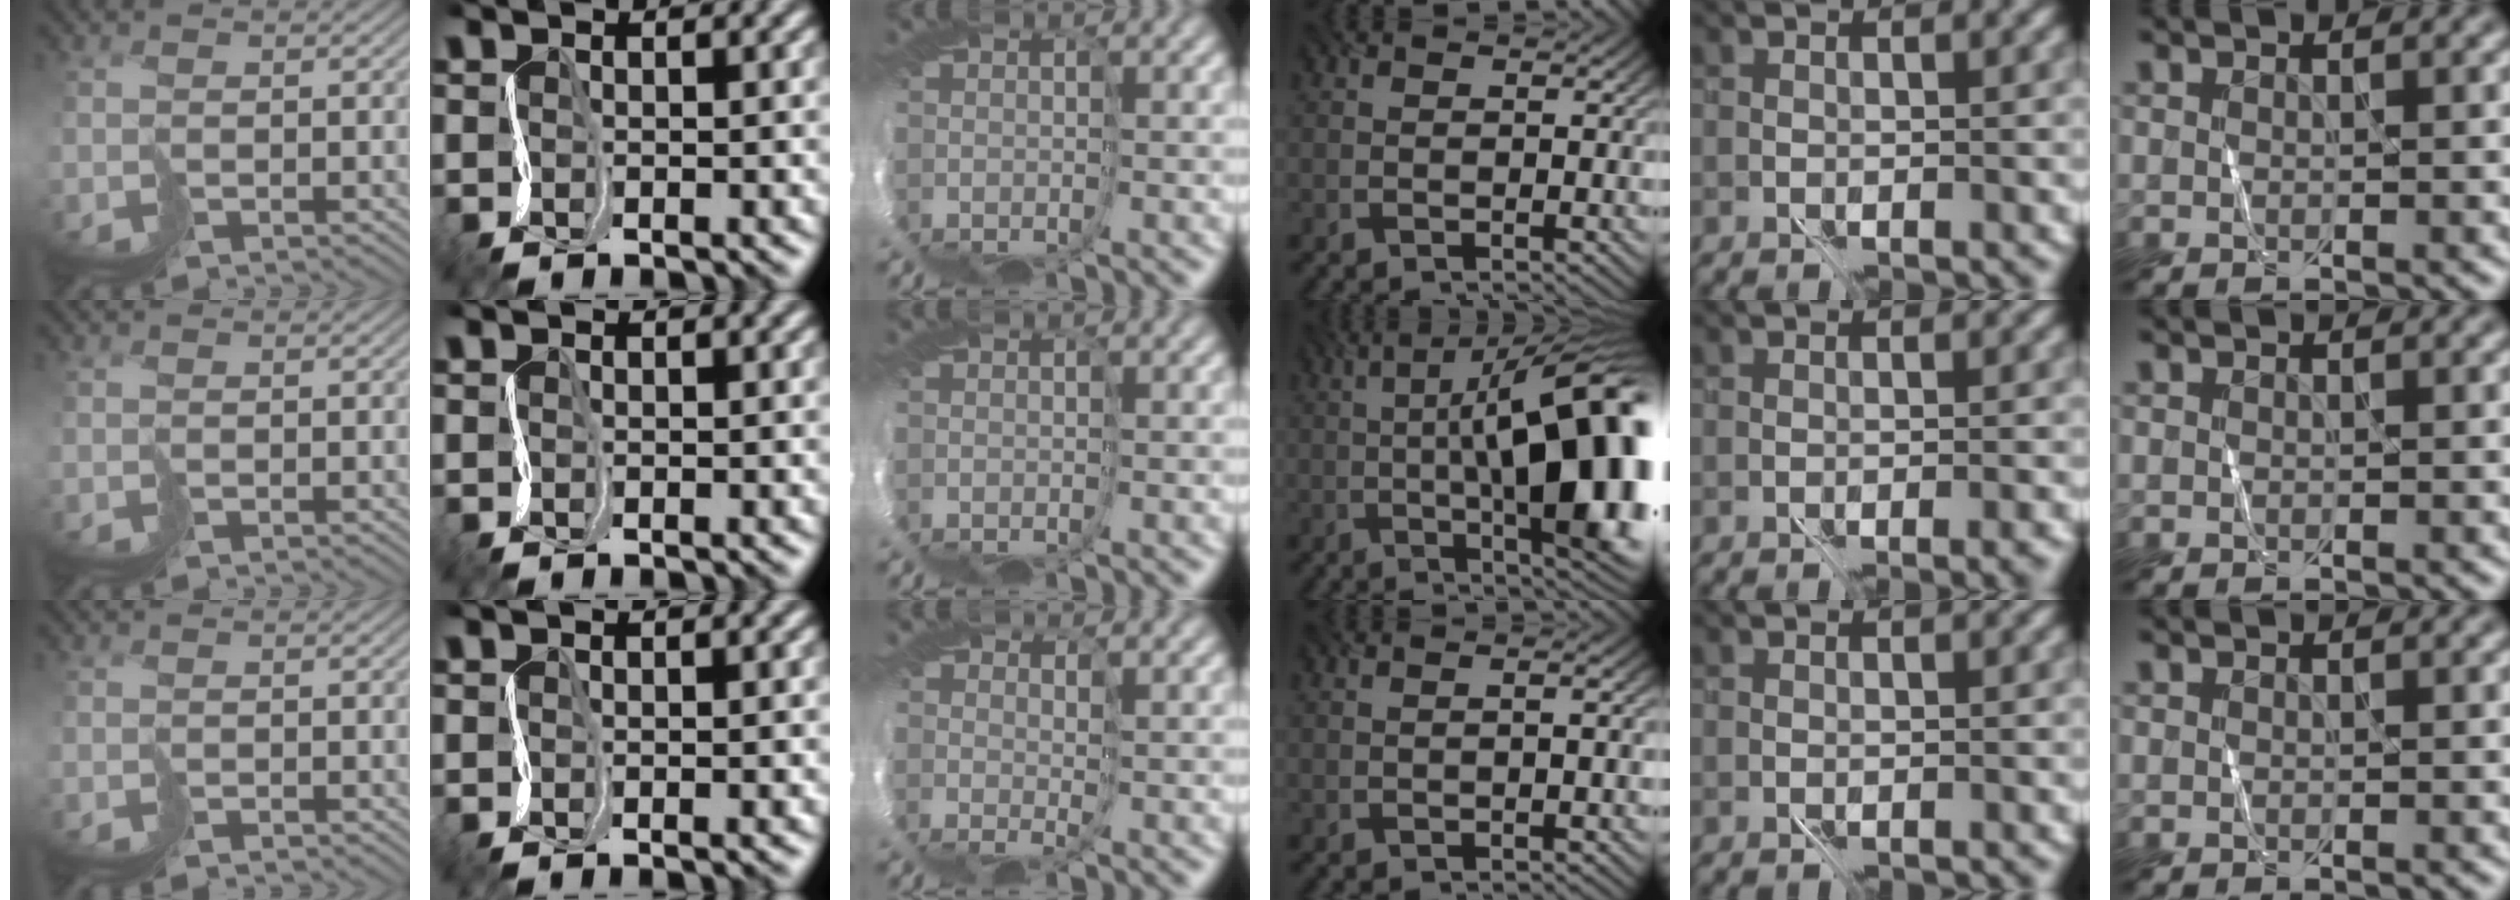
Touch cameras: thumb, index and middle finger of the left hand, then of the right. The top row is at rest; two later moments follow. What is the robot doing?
{"motion": "cut", "object": "paper bag"}